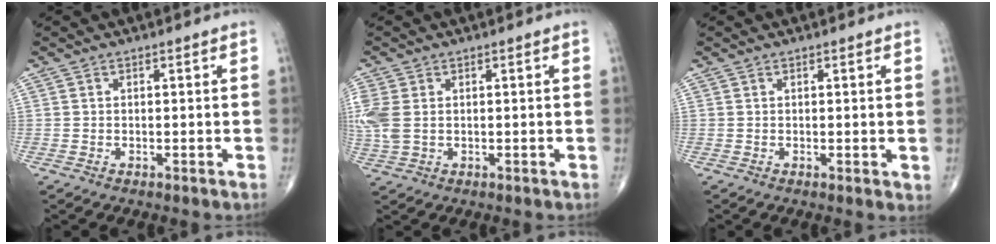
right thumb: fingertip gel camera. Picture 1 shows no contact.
{"total": 6.6, "force": [0.5, 4.5, 4.8], "torque": [-0.139, 0.006, 0.018]}
{"total": 1.2, "force": [0.2, 0.4, 1.1], "torque": [-0.019, -0.006, 0.002]}